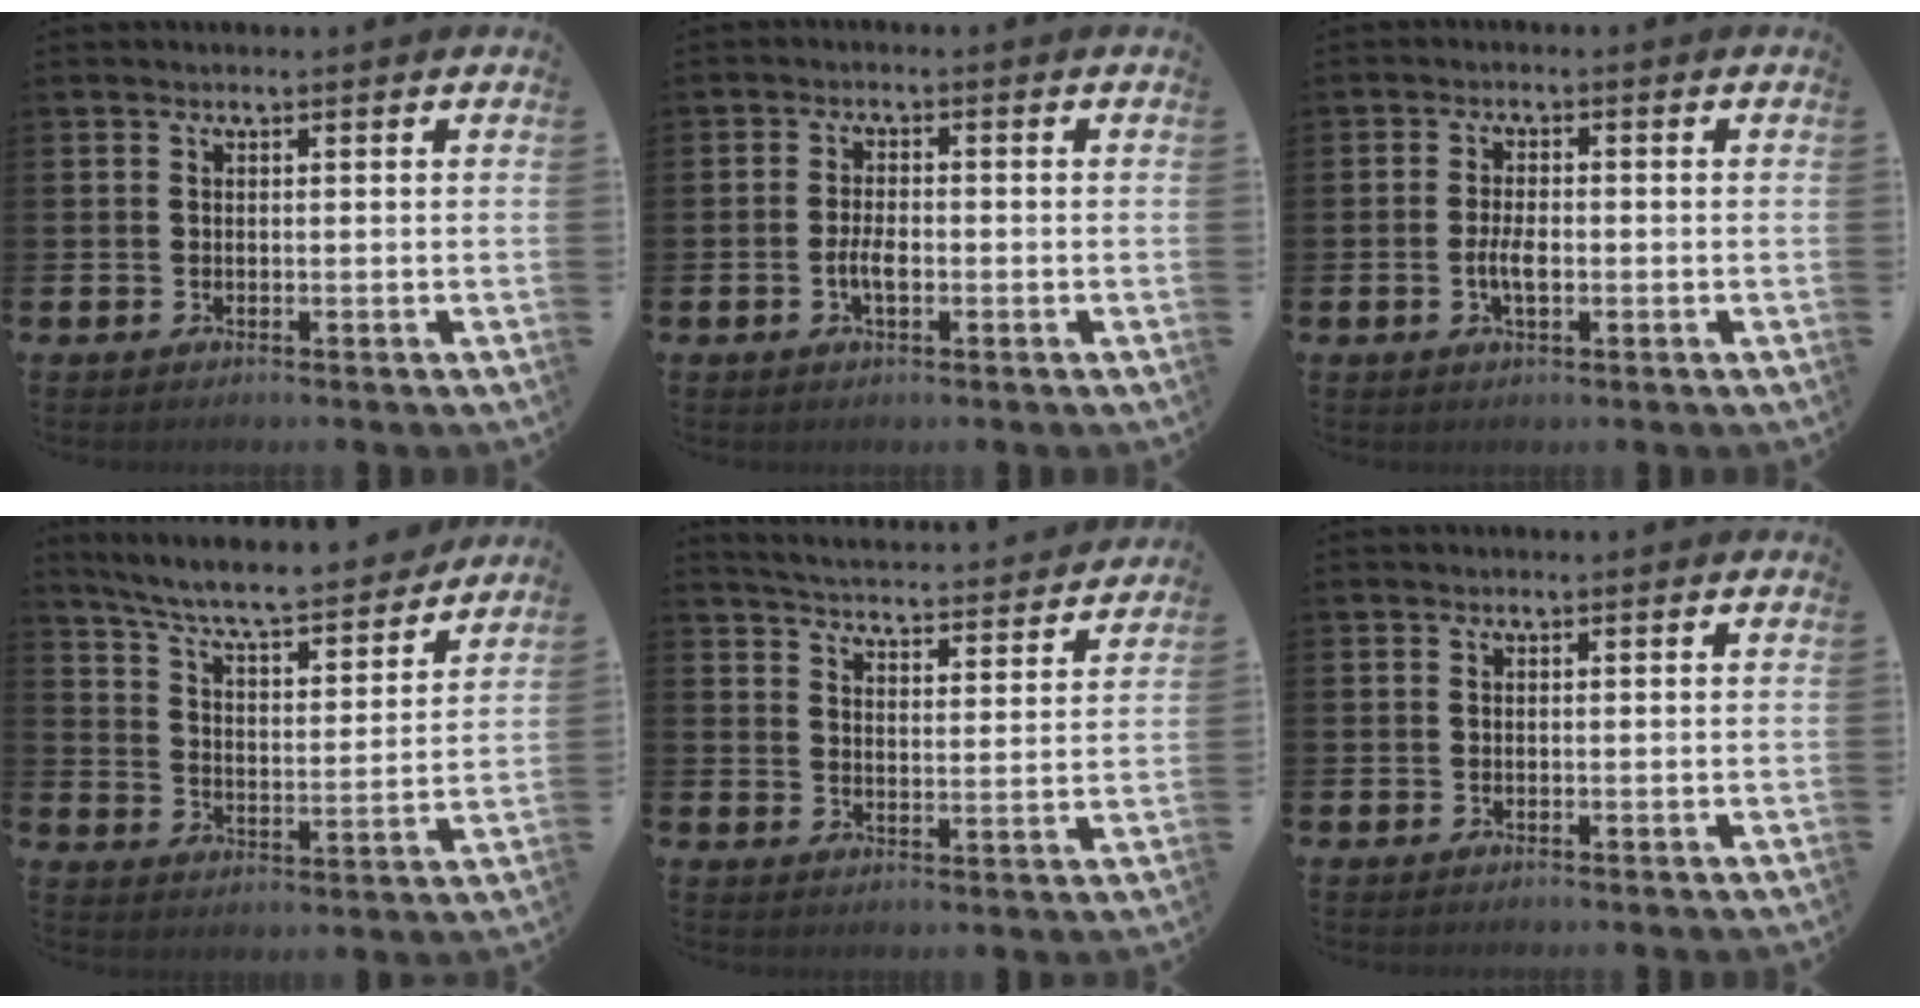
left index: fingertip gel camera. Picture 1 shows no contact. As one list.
[{"total": 2.9, "force": [-0.7, 1.3, 2.5], "torque": [-0.043, 0.002, -0.015]}, {"total": 3.3, "force": [-0.6, 1.4, 2.9], "torque": [-0.058, -0.001, -0.015]}, {"total": 7.9, "force": [7.3, 0.9, 2.8], "torque": [-0.080, -0.060, 0.123]}, {"total": 4.8, "force": [4.8, 0.2, 0.5], "torque": [-0.033, -0.041, 0.080]}, {"total": 0.0}]